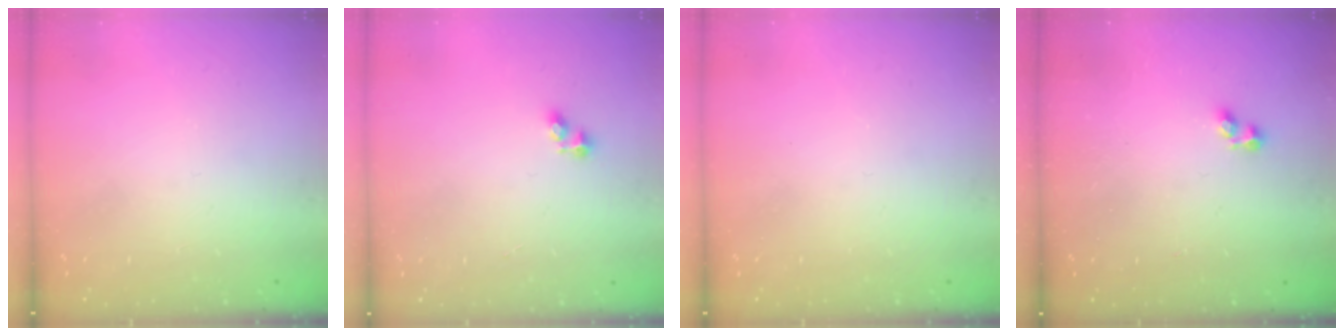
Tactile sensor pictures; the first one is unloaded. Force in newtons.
{"total": 3.5, "press": 3.5, "slide": 0.5}
{"total": 0.0}
{"total": 1.4, "press": 1.2, "slide": 0.7}